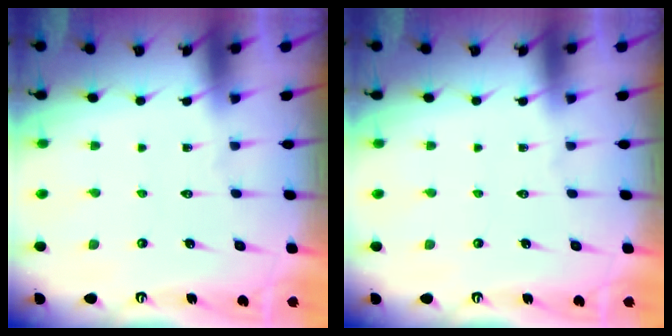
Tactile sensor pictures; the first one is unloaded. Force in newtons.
{"total": 0.0}